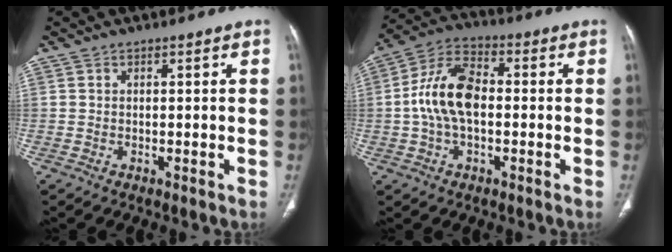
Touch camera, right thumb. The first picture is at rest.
{"total": 11.9, "force": [-0.4, 6.8, 9.8], "torque": [-0.193, 0.032, -0.014]}